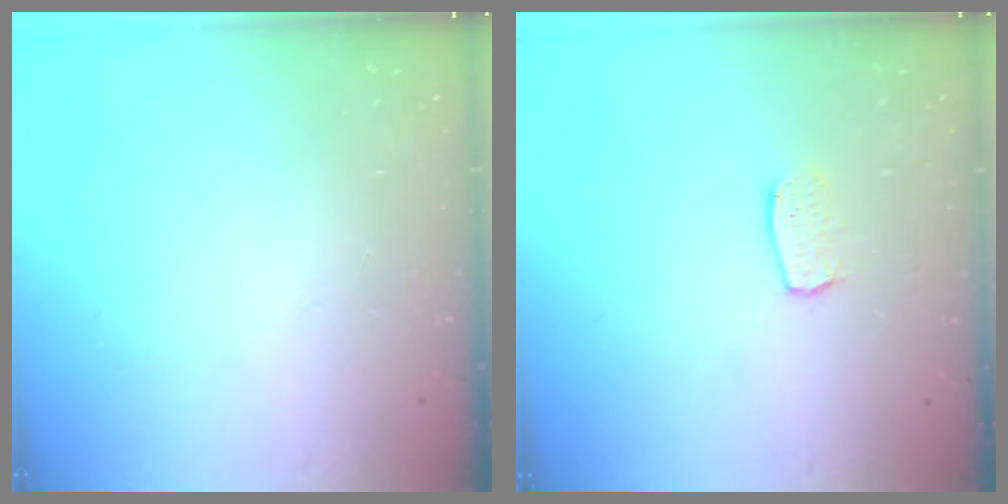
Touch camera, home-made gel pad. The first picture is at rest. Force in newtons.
{"total": 5.8, "press": 5.8, "slide": 0.4}